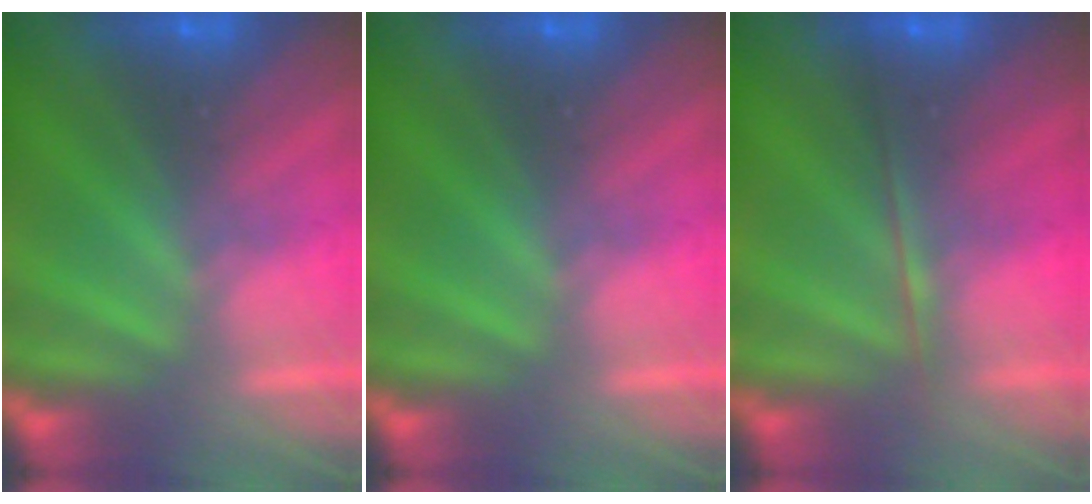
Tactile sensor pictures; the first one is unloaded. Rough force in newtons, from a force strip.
{"total": 0.0}
{"total": 1.8}